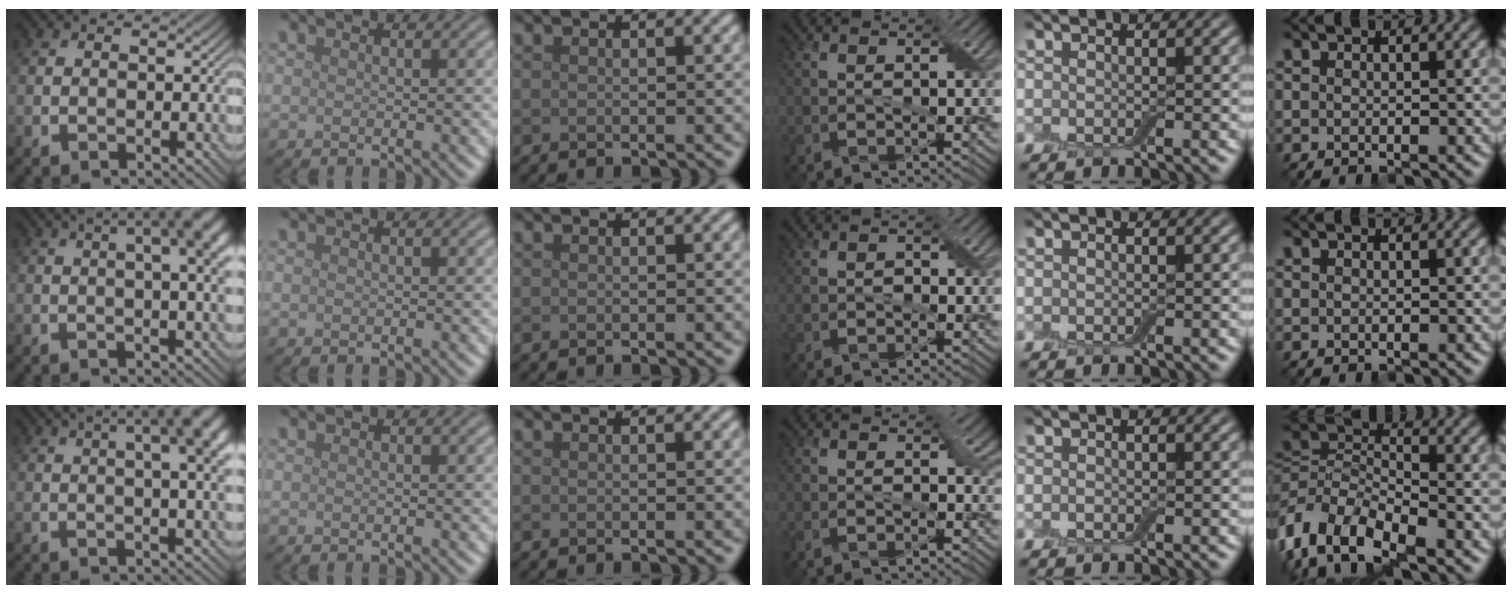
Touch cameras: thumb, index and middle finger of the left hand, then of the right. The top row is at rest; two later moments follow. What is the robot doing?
{"motion": "wrap", "object": "cling film"}